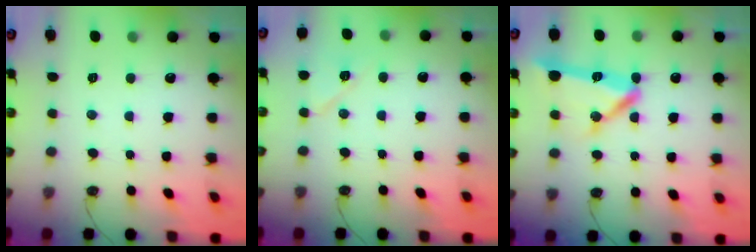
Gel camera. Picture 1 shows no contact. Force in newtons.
{"total": 7.7, "press": 7.4, "slide": 1.9}
{"total": 16.0, "press": 16.0, "slide": 1.3}